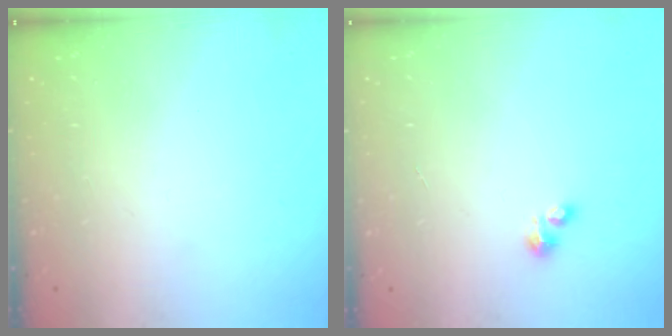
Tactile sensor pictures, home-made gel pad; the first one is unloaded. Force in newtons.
{"total": 1.9, "press": 1.8, "slide": 0.2}